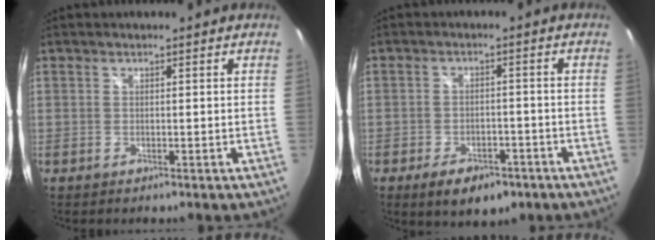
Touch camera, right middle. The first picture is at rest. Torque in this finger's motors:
{"motor_torque": [1.00, -0.90, 0.11, 0.06]}